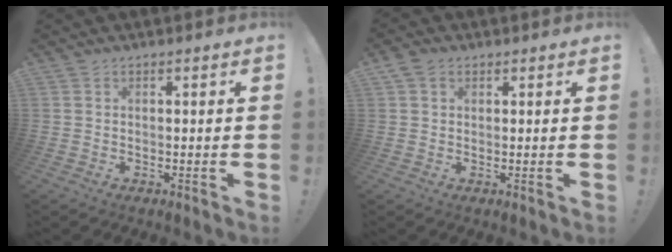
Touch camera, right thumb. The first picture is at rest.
{"total": 2.8, "force": [1.3, 2.1, 1.3], "torque": [-0.027, 0.002, 0.025]}